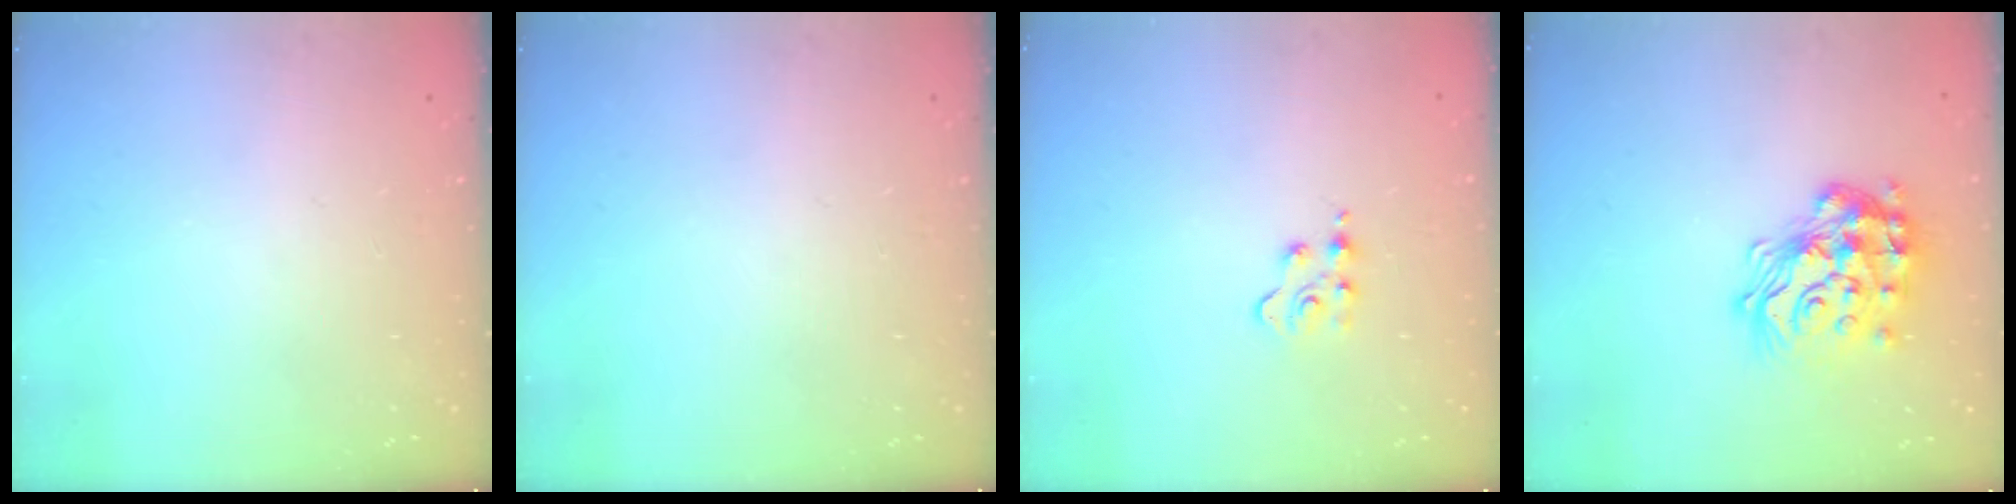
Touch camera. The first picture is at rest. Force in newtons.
{"total": 0.0}
{"total": 2.8, "press": 2.8, "slide": 0.3}
{"total": 20.7, "press": 20.7, "slide": 1.2}